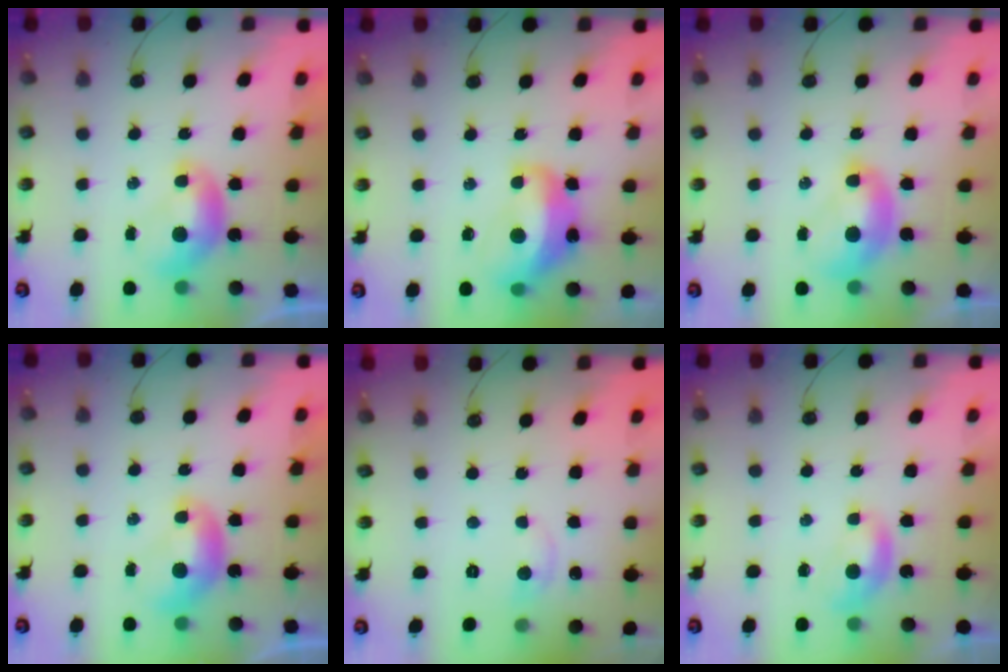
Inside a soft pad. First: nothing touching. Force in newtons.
{"total": 8.7, "press": 8.5, "slide": 2.0}
{"total": 2.0, "press": 1.9, "slide": 0.4}
{"total": 0.0}
{"total": 0.7, "press": 0.3, "slide": 0.7}
{"total": 0.5, "press": 0.4, "slide": 0.4}